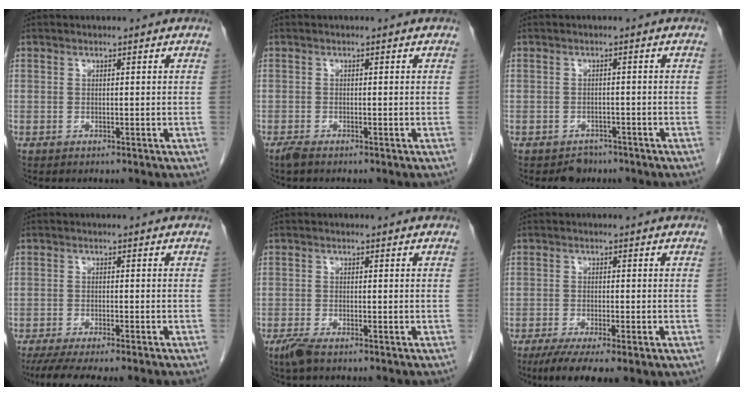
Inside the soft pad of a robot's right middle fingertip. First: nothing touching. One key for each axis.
{"total": 1.2, "fx": -1.0, "fy": 0.2, "fz": 0.7, "tx": -0.023, "ty": -0.004, "tz": -0.020}
{"total": 2.7, "fx": -2.1, "fy": 1.7, "fz": 0.2, "tx": -0.008, "ty": 0.005, "tz": -0.029}
{"total": 8.4, "fx": -6.8, "fy": 0.4, "fz": 4.9, "tx": -0.066, "ty": -0.014, "tz": -0.102}
{"total": 2.4, "fx": -1.8, "fy": 0.4, "fz": 1.6, "tx": -0.041, "ty": -0.008, "tz": -0.035}
{"total": 9.6, "fx": -5.9, "fy": 2.5, "fz": 7.2, "tx": -0.113, "ty": -0.021, "tz": -0.092}